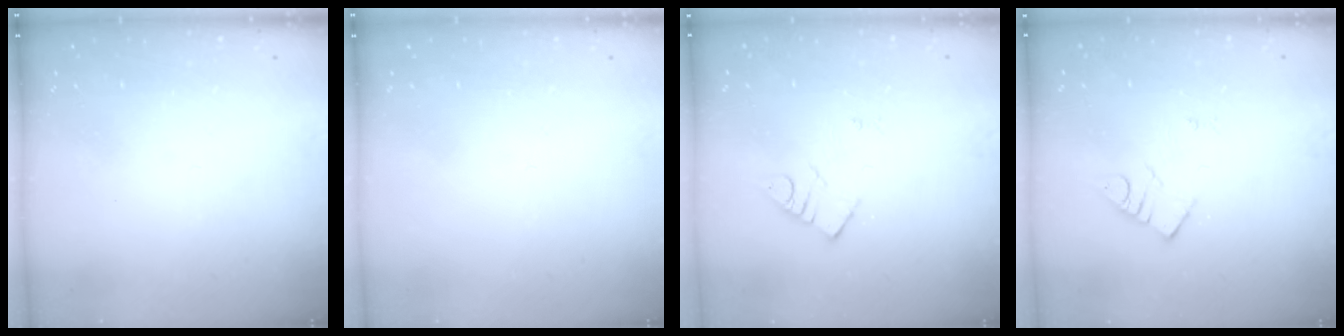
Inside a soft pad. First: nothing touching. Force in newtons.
{"total": 1.7, "press": 1.7, "slide": 0.1}
{"total": 4.2, "press": 4.1, "slide": 0.6}
{"total": 4.2, "press": 4.1, "slide": 0.6}